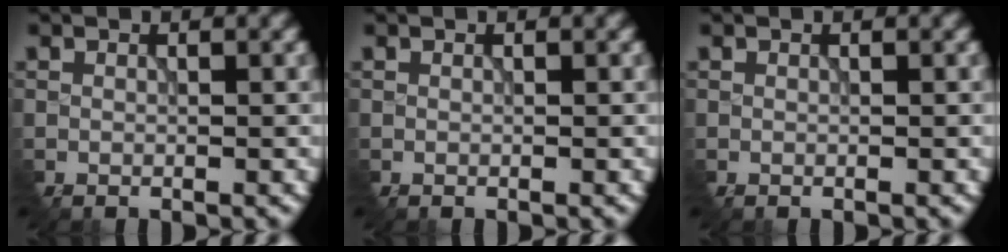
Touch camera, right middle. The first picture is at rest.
{"total": 0.0}
{"total": 0.0}